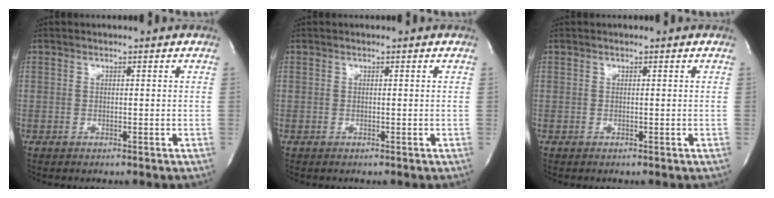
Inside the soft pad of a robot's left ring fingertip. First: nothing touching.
{"total": 0.0}
{"total": 0.0}